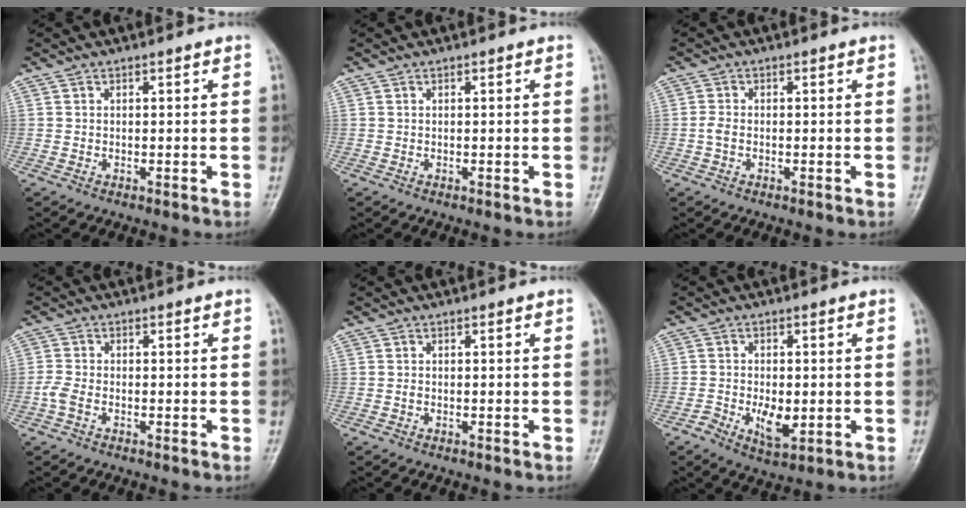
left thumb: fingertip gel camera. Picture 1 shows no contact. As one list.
[{"total": 0.0}, {"total": 1.6, "force": [-0.4, 1.0, 1.2], "torque": [-0.023, 0.004, -0.009]}, {"total": 2.5, "force": [-1.1, 1.4, 1.7], "torque": [-0.040, 0.006, -0.026]}, {"total": 0.6, "force": [-0.2, 0.4, 0.4], "torque": [-0.005, 0.004, -0.002]}, {"total": 5.8, "force": [-1.4, 3.2, 4.7], "torque": [-0.077, -0.002, -0.020]}]